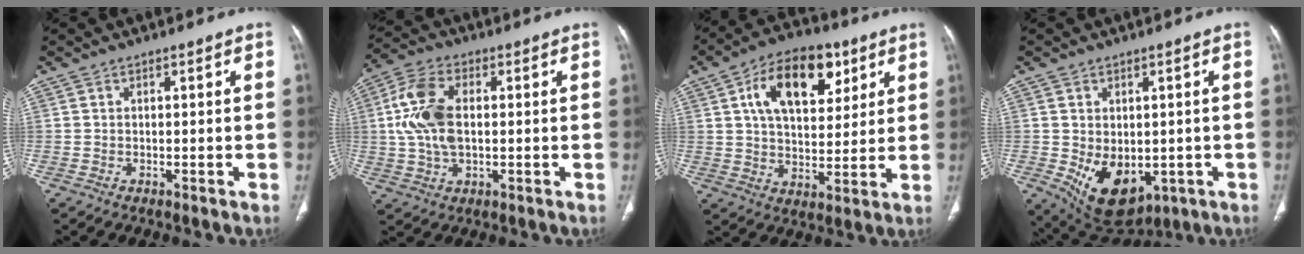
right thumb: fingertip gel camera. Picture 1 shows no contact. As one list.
[{"total": 11.2, "force": [0.9, 6.5, 9.1], "torque": [-0.195, 0.012, 0.017]}, {"total": 16.7, "force": [6.8, 9.7, 11.7], "torque": [-0.152, -0.008, 0.111]}, {"total": 11.5, "force": [-2.3, 7.6, 8.3], "torque": [-0.108, -0.012, -0.008]}]